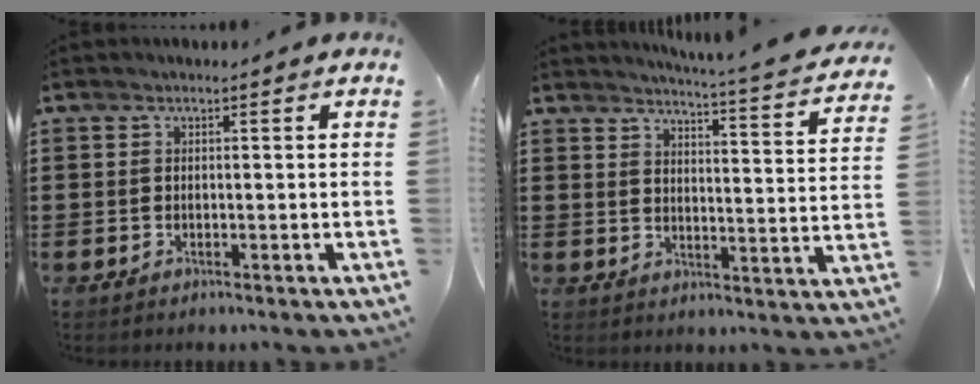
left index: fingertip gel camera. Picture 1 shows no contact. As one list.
[{"total": 4.3, "force": [4.0, -0.8, 1.3], "torque": [-0.028, -0.041, 0.059]}]